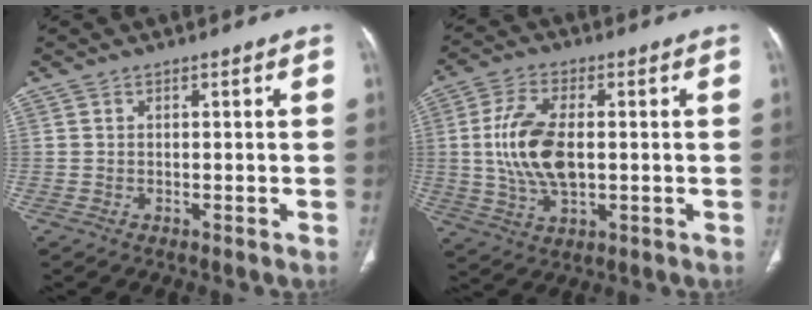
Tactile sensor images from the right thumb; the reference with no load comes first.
{"total": 12.5, "force": [0.3, 6.5, 10.7], "torque": [-0.220, 0.003, 0.009]}